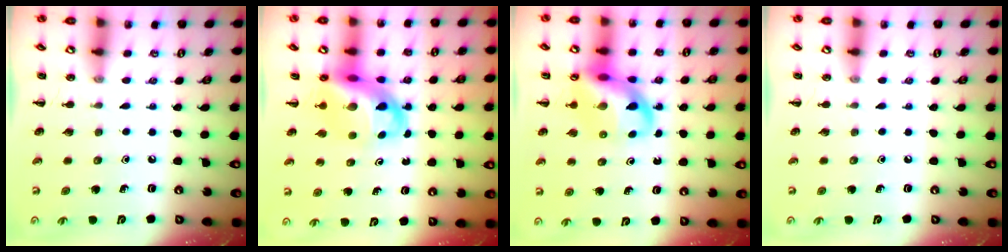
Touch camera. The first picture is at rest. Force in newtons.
{"total": 11.9, "press": 11.5, "slide": 3.1}
{"total": 13.6, "press": 13.0, "slide": 3.8}
{"total": 0.0}